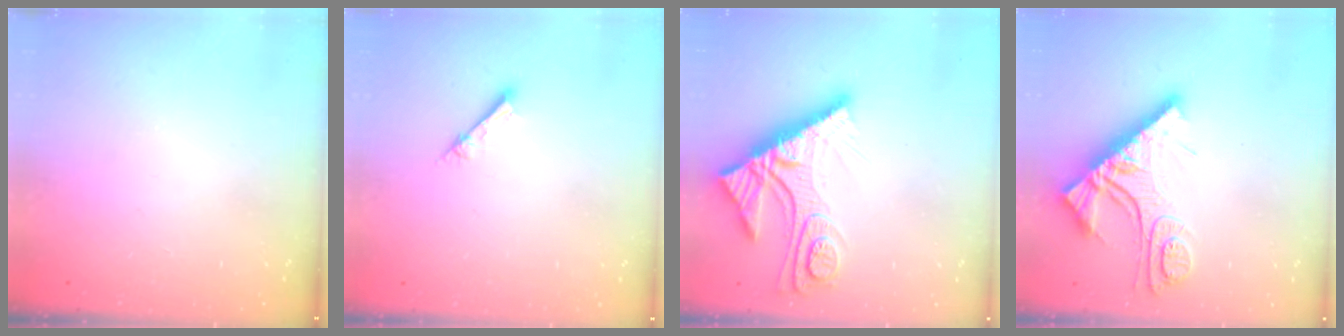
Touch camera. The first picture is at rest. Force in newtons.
{"total": 1.5, "press": 1.5, "slide": 0.1}
{"total": 15.3, "press": 15.3, "slide": 1.4}
{"total": 14.4, "press": 14.3, "slide": 1.5}